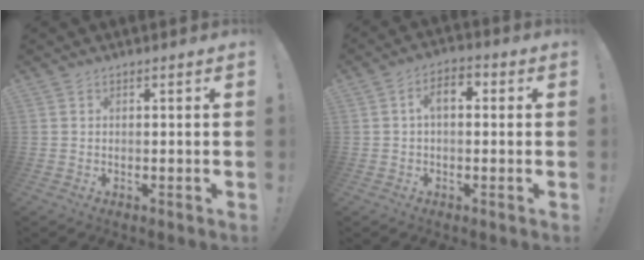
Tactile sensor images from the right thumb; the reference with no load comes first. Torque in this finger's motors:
{"motor_torque": [0.03, 0.86, 0.70, -0.21, 0.00]}